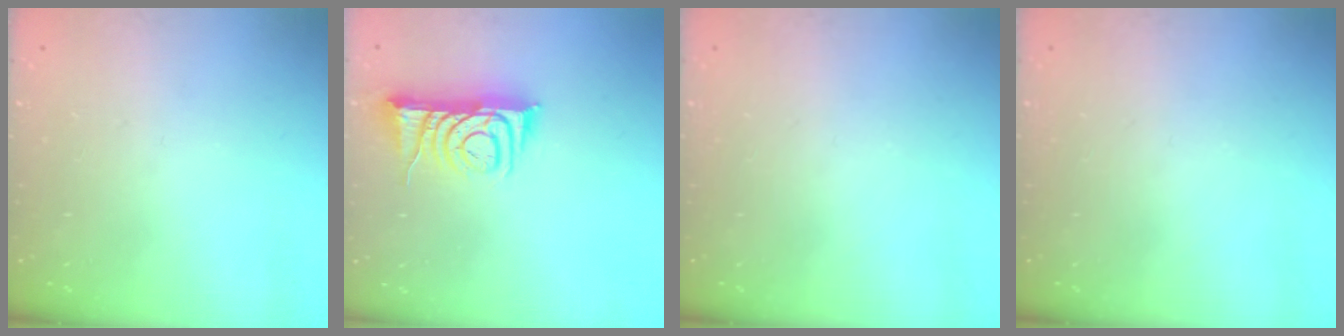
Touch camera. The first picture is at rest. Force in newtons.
{"total": 8.4, "press": 8.3, "slide": 1.0}
{"total": 0.0}
{"total": 0.0}